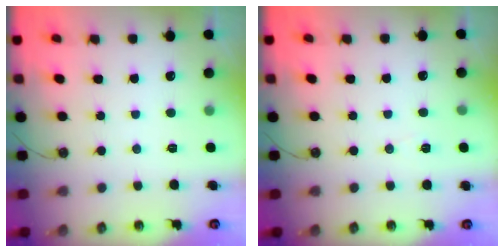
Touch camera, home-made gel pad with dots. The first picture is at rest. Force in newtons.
{"total": 5.5, "press": 3.2, "slide": 4.5}